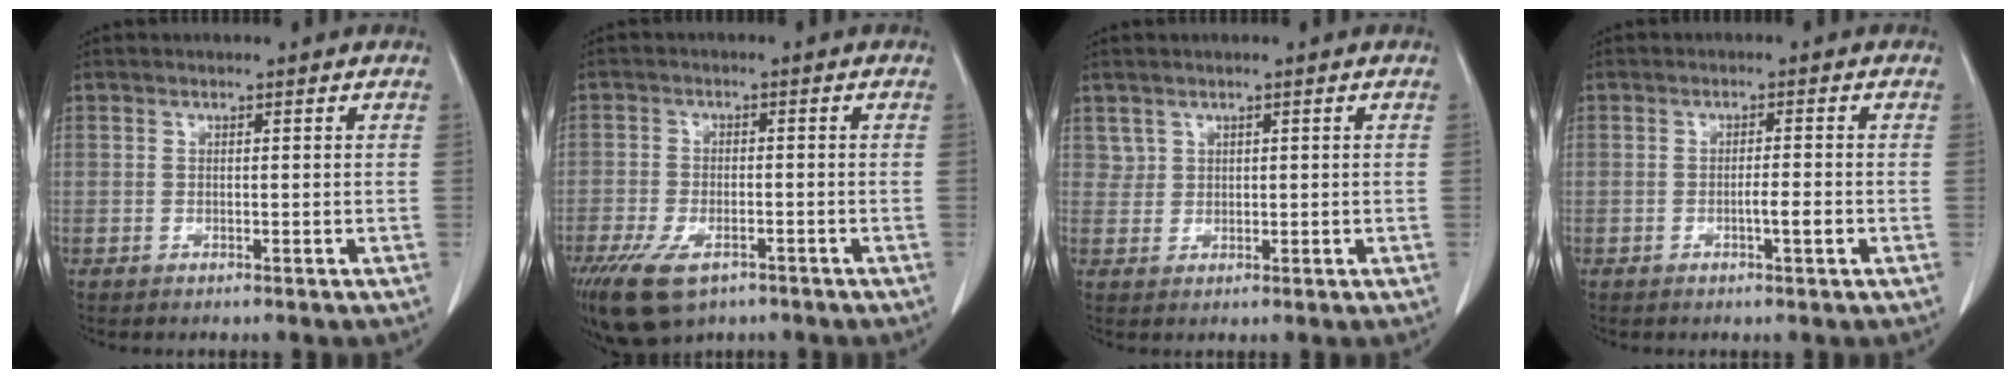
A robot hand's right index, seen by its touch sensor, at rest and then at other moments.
{"total": 12.2, "force": [-7.3, 6.2, 7.6], "torque": [-0.170, -0.014, -0.116]}
{"total": 2.3, "force": [1.2, 2.0, 0.2], "torque": [0.004, 0.008, 0.023]}
{"total": 3.0, "force": [-0.9, 0.5, 2.8], "torque": [-0.049, 0.001, -0.012]}